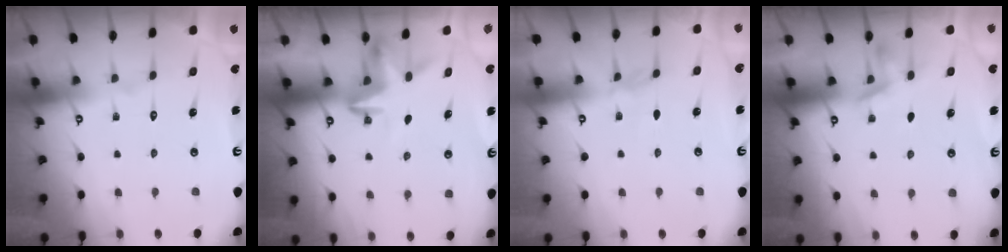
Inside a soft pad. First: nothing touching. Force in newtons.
{"total": 4.0, "press": 4.0, "slide": 0.2}
{"total": 2.9, "press": 2.9, "slide": 0.5}
{"total": 2.9, "press": 2.6, "slide": 1.1}